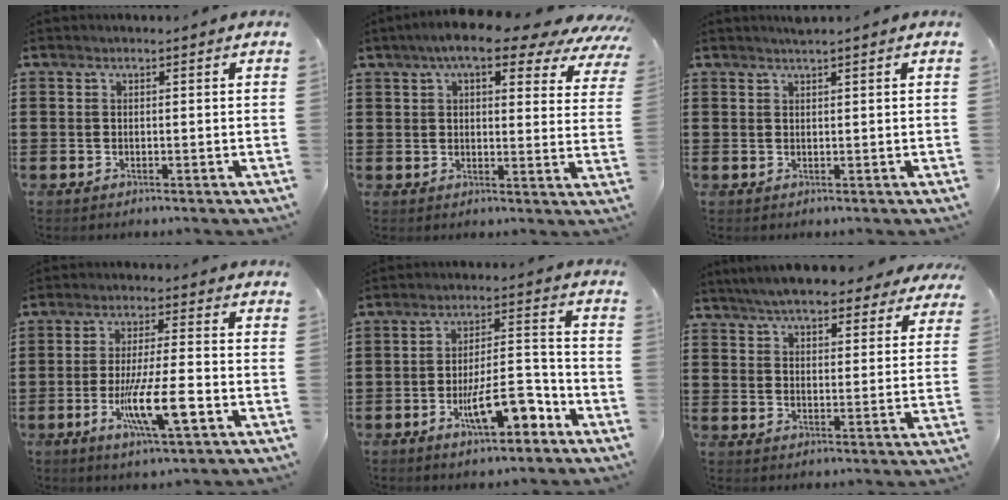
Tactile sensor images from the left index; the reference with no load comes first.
{"total": 8.8, "force": [6.5, 2.2, 5.5], "torque": [-0.094, -0.021, 0.107]}
{"total": 1.0, "force": [0.9, -0.2, 0.5], "torque": [-0.008, -0.002, 0.018]}
{"total": 9.7, "force": [-3.2, 1.6, 9.0], "torque": [-0.174, -0.013, -0.060]}
{"total": 10.7, "force": [-5.1, 3.6, 8.7], "torque": [-0.138, 0.010, -0.085]}
{"total": 6.3, "force": [5.9, 0.9, 2.0], "torque": [-0.062, -0.015, 0.108]}